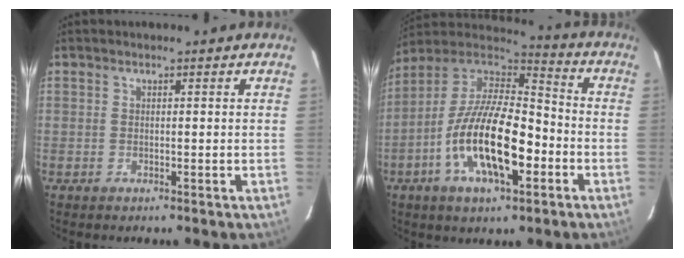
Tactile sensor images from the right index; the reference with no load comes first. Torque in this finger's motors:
{"motor_torque": [1.26, -0.88, 1.05, 0.21]}